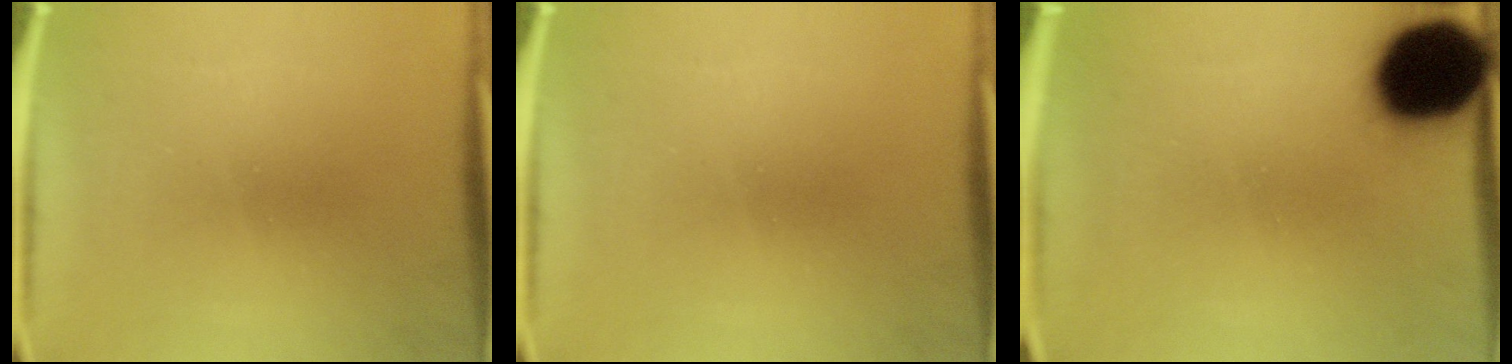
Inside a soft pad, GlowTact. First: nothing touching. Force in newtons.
{"total": 0.0}
{"total": 21.3}